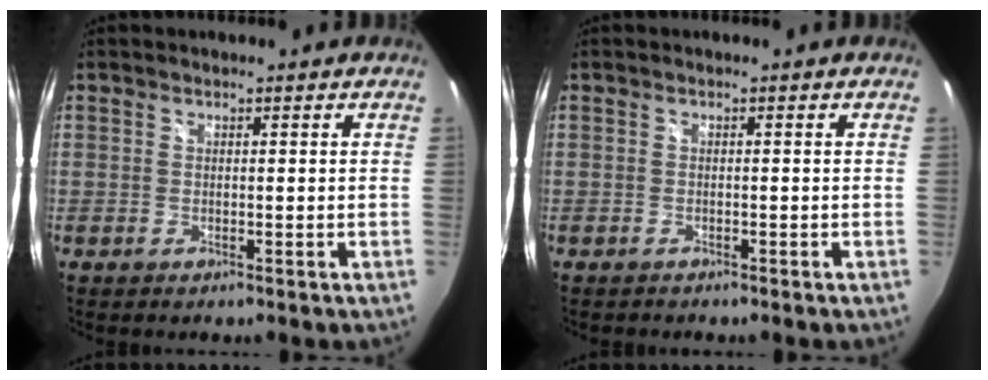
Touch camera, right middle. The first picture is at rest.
{"total": 0.8, "force": [-0.7, 0.3, 0.1], "torque": [-0.005, -0.001, -0.012]}